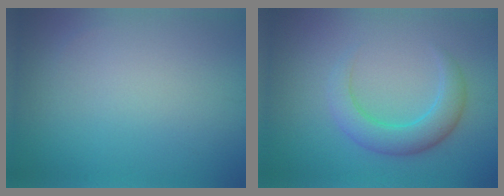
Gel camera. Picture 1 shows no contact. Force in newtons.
{"total": 3.8, "press": 3.8, "slide": 0.2}